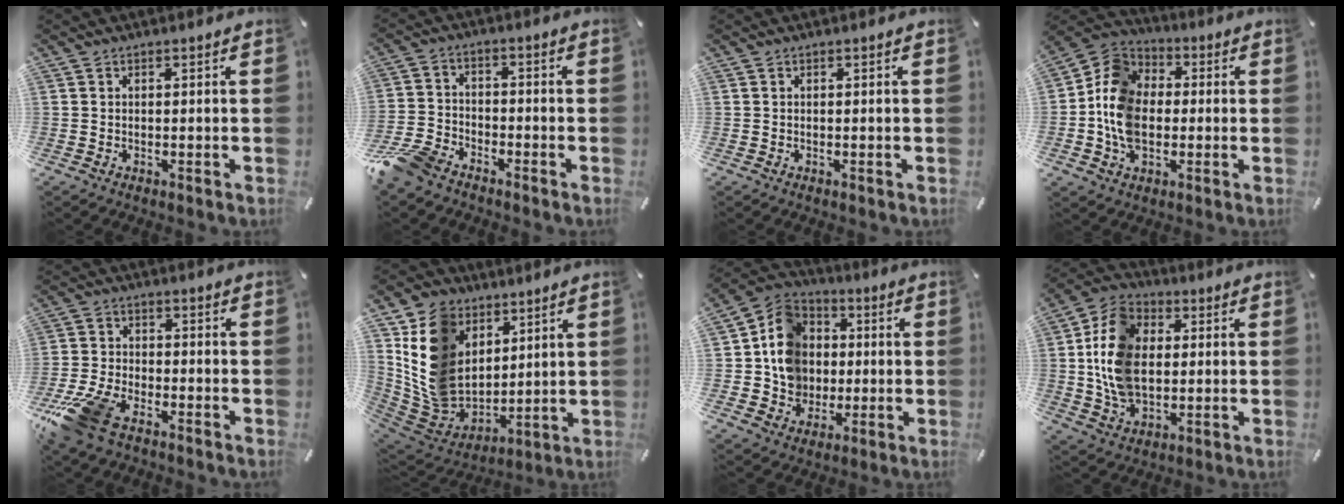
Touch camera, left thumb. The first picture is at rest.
{"total": 8.6, "force": [-7.2, 3.8, 3.0], "torque": [-0.073, 0.029, -0.141]}
{"total": 0.0}
{"total": 12.0, "force": [-2.3, 9.6, 6.8], "torque": [-0.167, 0.028, -0.046]}
{"total": 11.7, "force": [-7.8, 5.6, 6.8], "torque": [-0.146, 0.027, -0.146]}
{"total": 15.9, "force": [6.3, 12.8, 7.1], "torque": [-0.174, -0.039, 0.127]}
{"total": 12.9, "force": [-0.5, 12.0, 4.5], "torque": [-0.103, 0.011, -0.005]}
{"total": 15.2, "force": [0.8, 11.6, 9.9], "torque": [-0.233, 0.013, 0.012]}